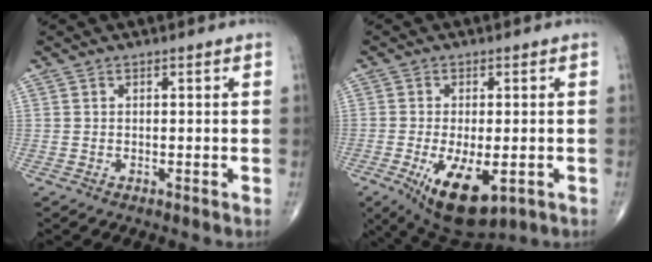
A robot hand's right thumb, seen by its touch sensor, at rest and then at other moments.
{"total": 12.1, "force": [-4.3, 5.4, 9.9], "torque": [-0.162, -0.015, -0.055]}